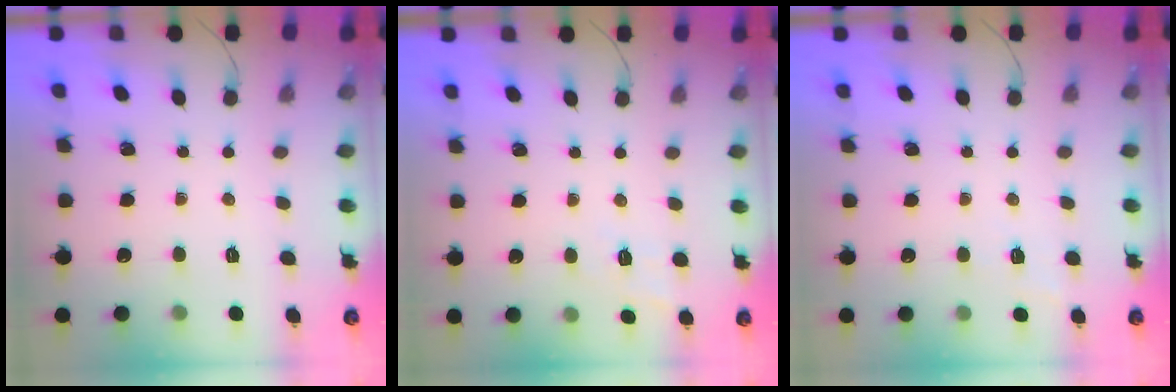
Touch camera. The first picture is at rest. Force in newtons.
{"total": 7.0, "press": 6.6, "slide": 2.3}
{"total": 5.8, "press": 5.6, "slide": 1.5}